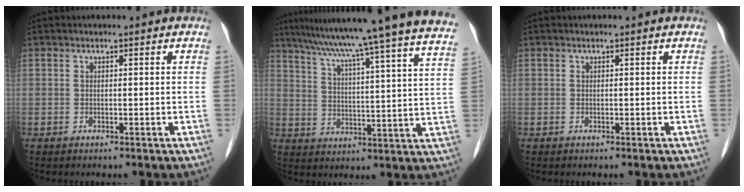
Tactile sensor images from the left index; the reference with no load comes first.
{"total": 27.5, "force": [23.8, -1.5, 13.6], "torque": [-0.226, -0.040, 0.311]}
{"total": 0.0}